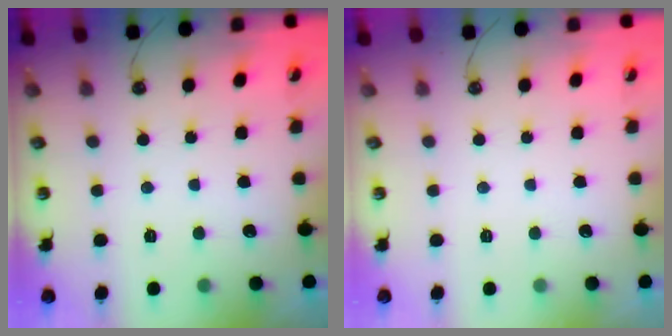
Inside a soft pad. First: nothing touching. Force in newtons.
{"total": 0.0}